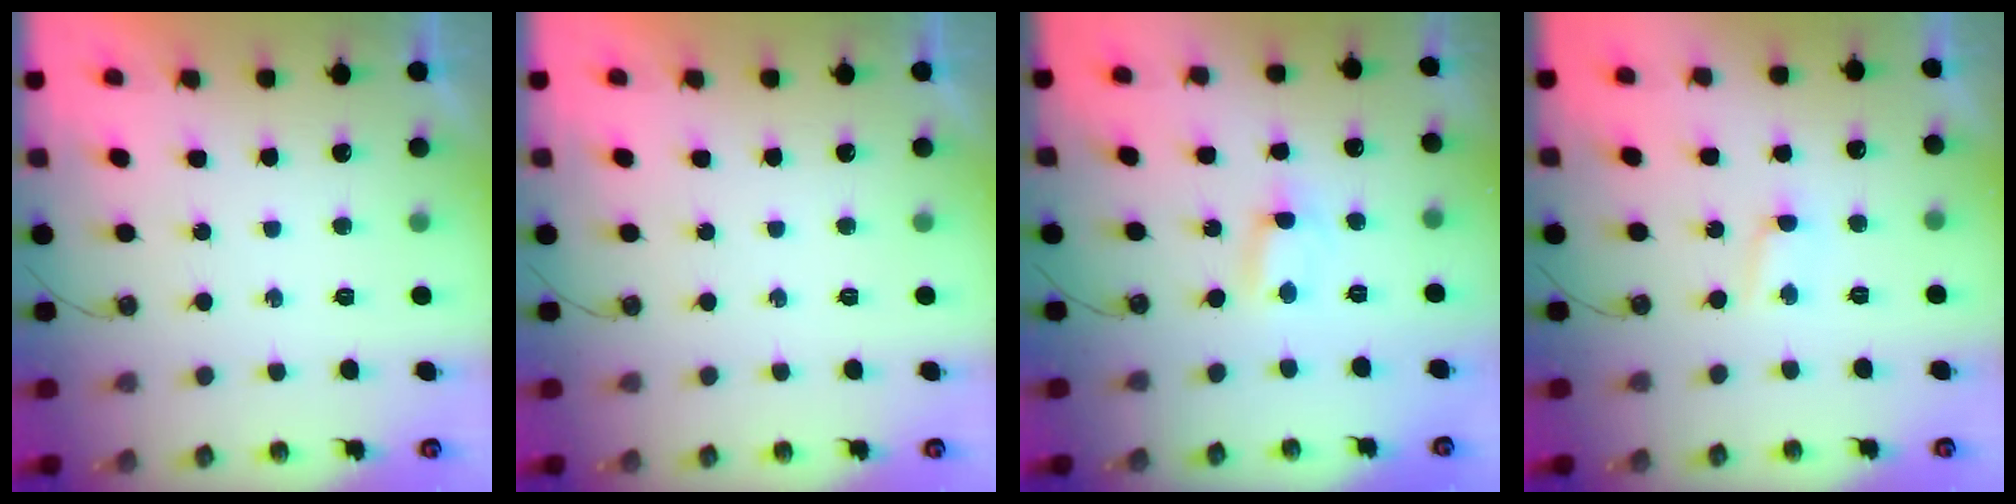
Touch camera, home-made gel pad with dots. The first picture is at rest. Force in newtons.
{"total": 0.0}
{"total": 0.5, "press": 0.2, "slide": 0.5}
{"total": 1.6, "press": 1.5, "slide": 0.2}